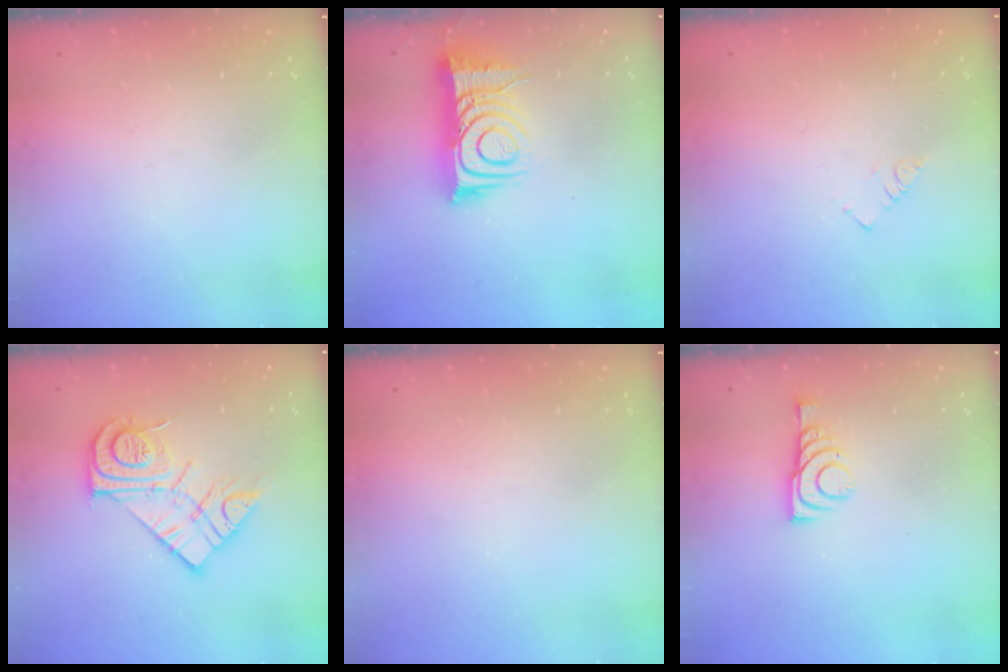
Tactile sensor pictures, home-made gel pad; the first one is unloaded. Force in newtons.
{"total": 13.3, "press": 13.2, "slide": 1.0}
{"total": 2.9, "press": 2.9, "slide": 0.4}
{"total": 14.3, "press": 14.3, "slide": 0.8}
{"total": 0.0}
{"total": 6.7, "press": 6.7, "slide": 0.8}